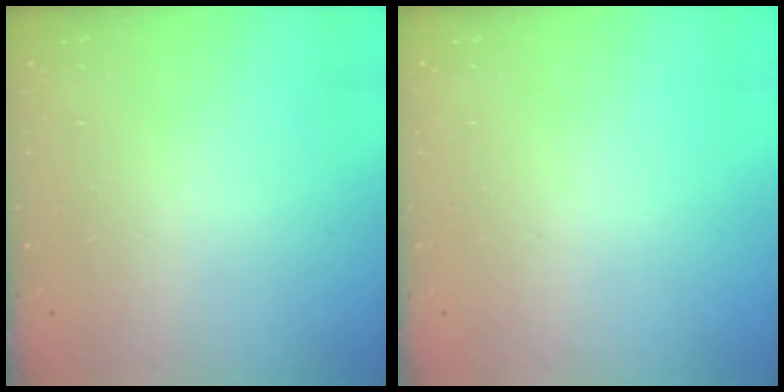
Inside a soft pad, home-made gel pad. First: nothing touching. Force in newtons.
{"total": 0.0}